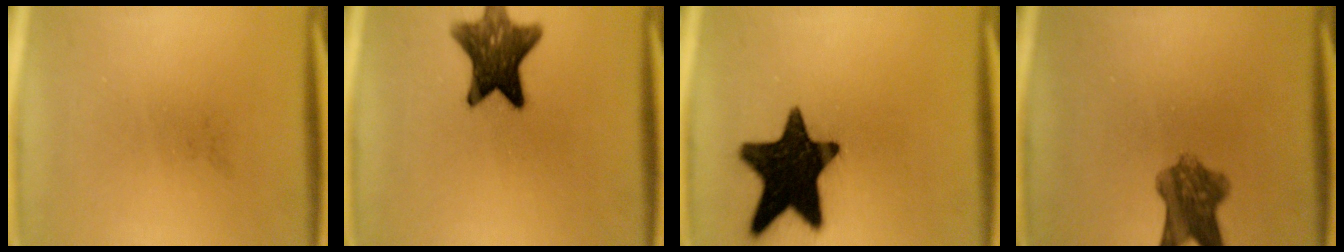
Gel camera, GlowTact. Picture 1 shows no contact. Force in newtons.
{"total": 11.5}
{"total": 18.2}
{"total": 7.1}